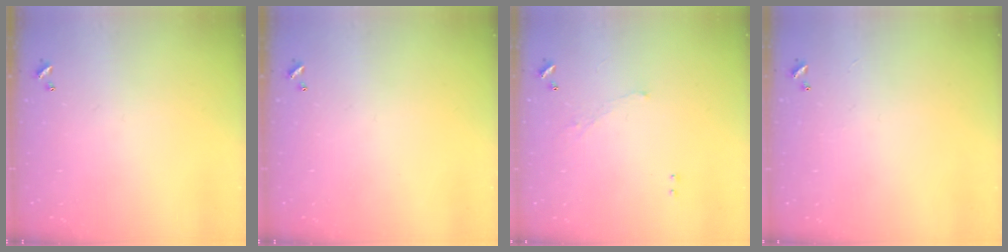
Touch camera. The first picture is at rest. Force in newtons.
{"total": 0.0}
{"total": 0.8, "press": 0.6, "slide": 0.5}
{"total": 1.0, "press": 0.9, "slide": 0.5}